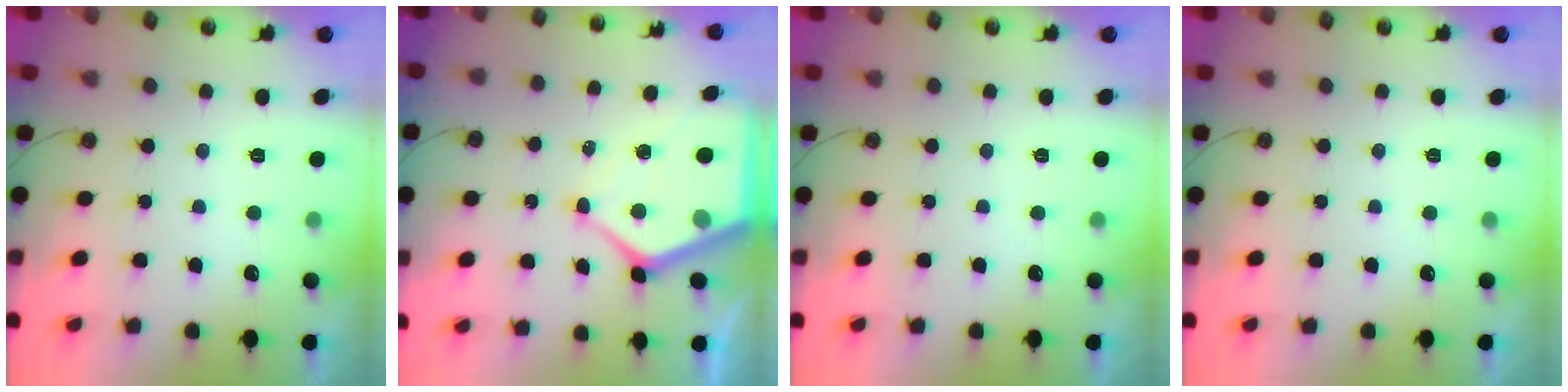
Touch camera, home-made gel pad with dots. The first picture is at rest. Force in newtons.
{"total": 12.6, "press": 12.5, "slide": 0.9}
{"total": 0.0}
{"total": 0.0}